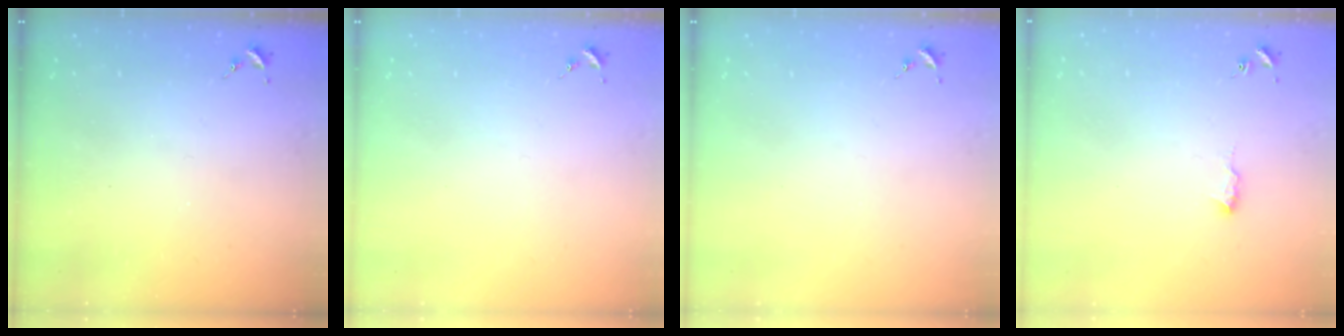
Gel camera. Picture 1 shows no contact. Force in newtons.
{"total": 0.0}
{"total": 0.0}
{"total": 7.3, "press": 7.2, "slide": 0.8}